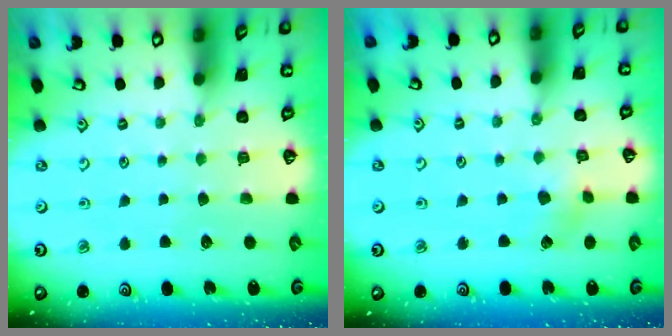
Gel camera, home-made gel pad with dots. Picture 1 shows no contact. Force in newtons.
{"total": 3.0, "press": 3.0, "slide": 0.4}